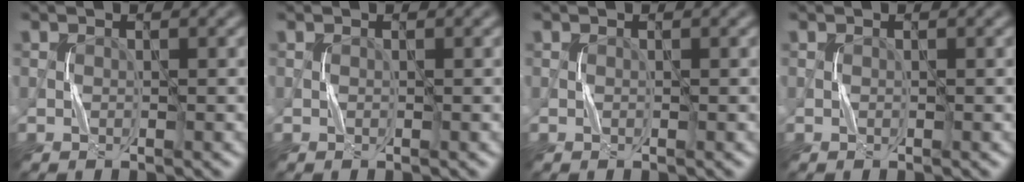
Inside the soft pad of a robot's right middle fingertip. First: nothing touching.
{"total": 0.0}
{"total": 0.0}
{"total": 0.0}